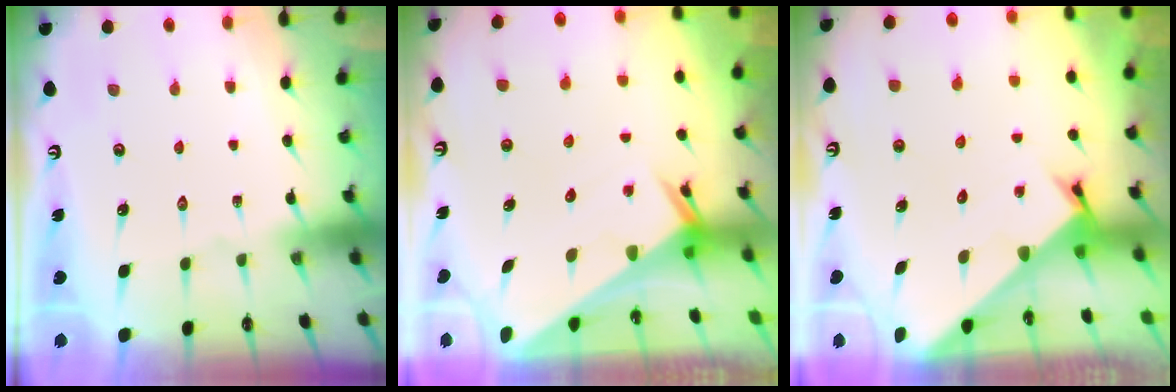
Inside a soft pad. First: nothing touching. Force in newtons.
{"total": 2.9, "press": 2.9, "slide": 0.3}
{"total": 2.4, "press": 2.4, "slide": 0.2}